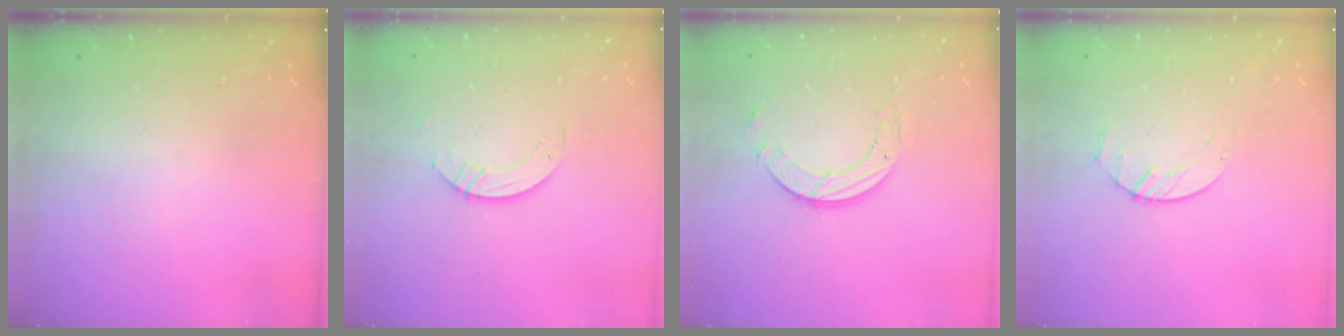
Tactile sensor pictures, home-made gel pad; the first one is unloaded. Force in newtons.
{"total": 3.6, "press": 3.6, "slide": 0.3}
{"total": 7.1, "press": 7.1, "slide": 0.7}
{"total": 2.7, "press": 2.6, "slide": 0.3}